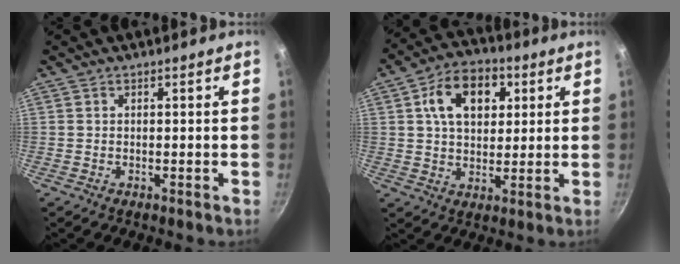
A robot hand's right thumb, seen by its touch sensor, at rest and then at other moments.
{"total": 12.7, "force": [4.0, 8.5, 8.5], "torque": [-0.106, 0.003, 0.055]}